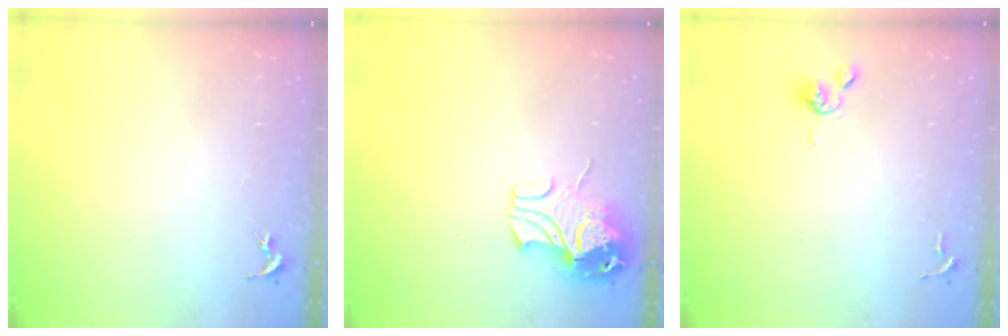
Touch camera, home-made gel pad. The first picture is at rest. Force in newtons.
{"total": 11.5, "press": 11.4, "slide": 1.2}
{"total": 5.5, "press": 5.4, "slide": 1.0}